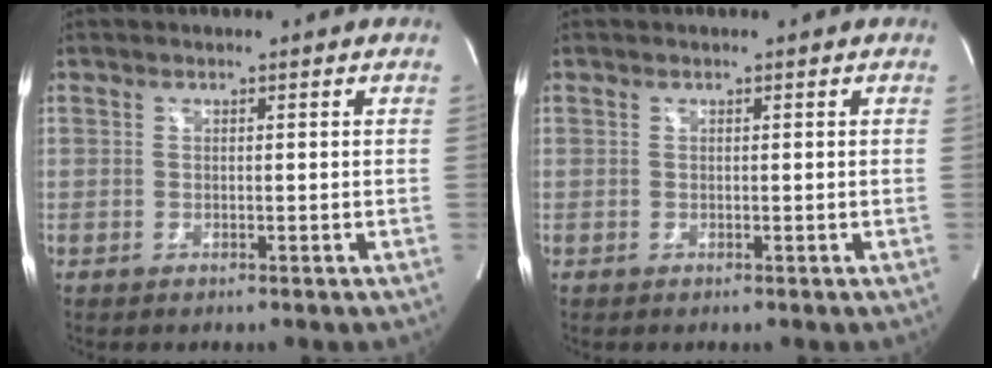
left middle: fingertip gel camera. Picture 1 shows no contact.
{"total": 0.0}